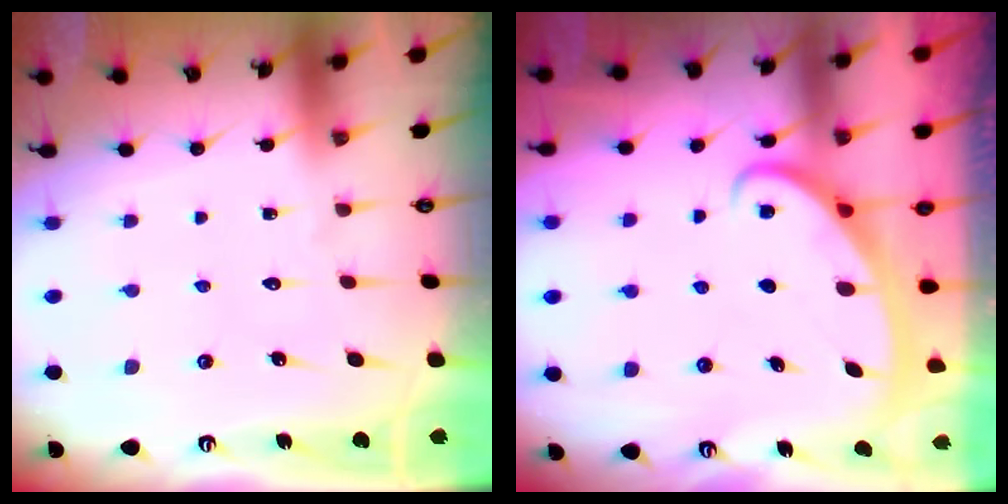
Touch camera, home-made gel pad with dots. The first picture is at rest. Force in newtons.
{"total": 2.7, "press": 2.6, "slide": 0.4}